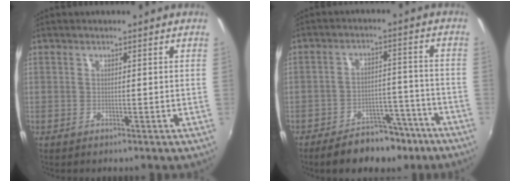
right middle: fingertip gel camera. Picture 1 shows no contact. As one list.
[{"total": 11.5, "force": [-8.7, 5.5, 5.1], "torque": [-0.100, 0.019, -0.110]}]